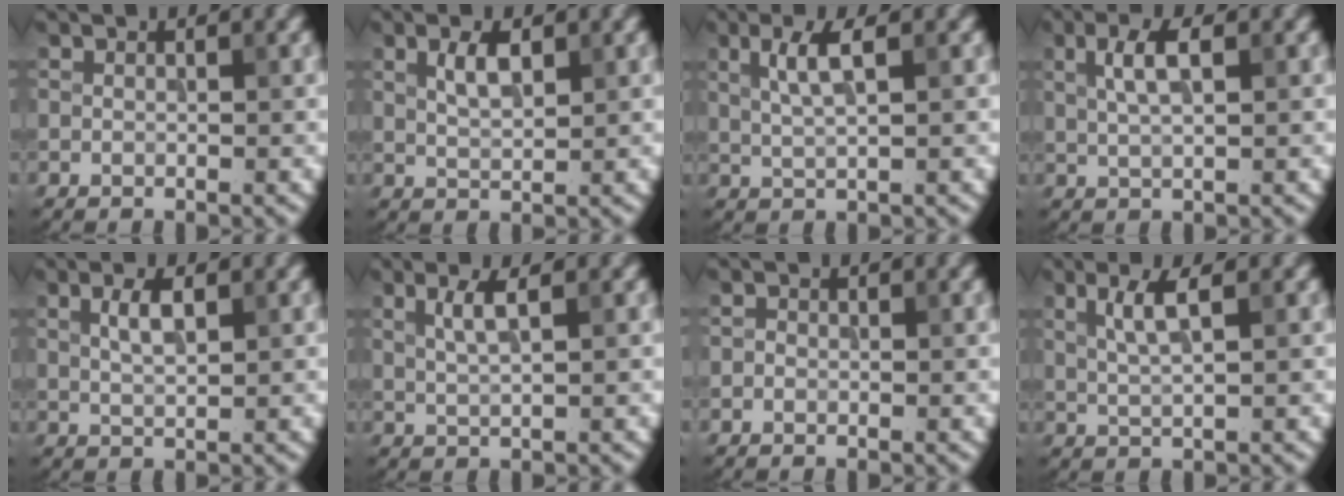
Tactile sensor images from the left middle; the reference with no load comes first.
{"total": 2.4, "force": [1.0, 1.0, 1.9], "torque": [-0.039, 0.001, 0.022]}
{"total": 3.0, "force": [1.1, 0.7, 2.7], "torque": [-0.051, 0.001, 0.021]}
{"total": 3.0, "force": [1.0, 1.0, 2.6], "torque": [-0.051, 0.006, 0.019]}
{"total": 2.3, "force": [0.9, 0.8, 1.9], "torque": [-0.038, 0.002, 0.018]}
{"total": 2.2, "force": [0.9, 0.6, 2.0], "torque": [-0.035, -0.001, 0.017]}
{"total": 0.5, "force": [-0.3, 0.4, 0.1], "torque": [0.001, -0.002, -0.007]}
{"total": 2.8, "force": [1.1, 0.7, 2.5], "torque": [-0.048, -0.001, 0.021]}